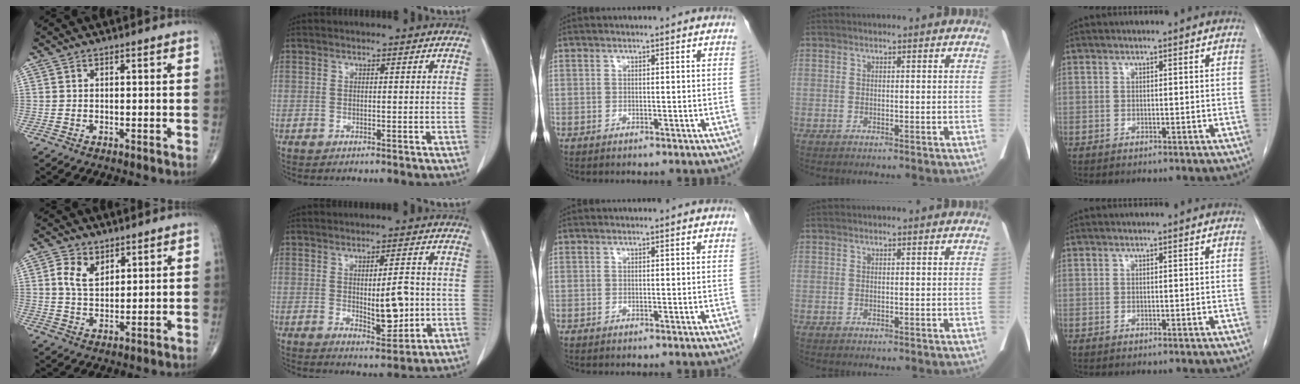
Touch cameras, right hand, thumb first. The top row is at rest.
{"thumb": {"total": 5.5, "force": [2.5, 3.6, 3.4], "torque": [-0.051, -0.015, 0.049]}, "index": {"total": 6.9, "force": [-0.4, 2.1, 6.6], "torque": [-0.096, -0.010, 0.002]}}